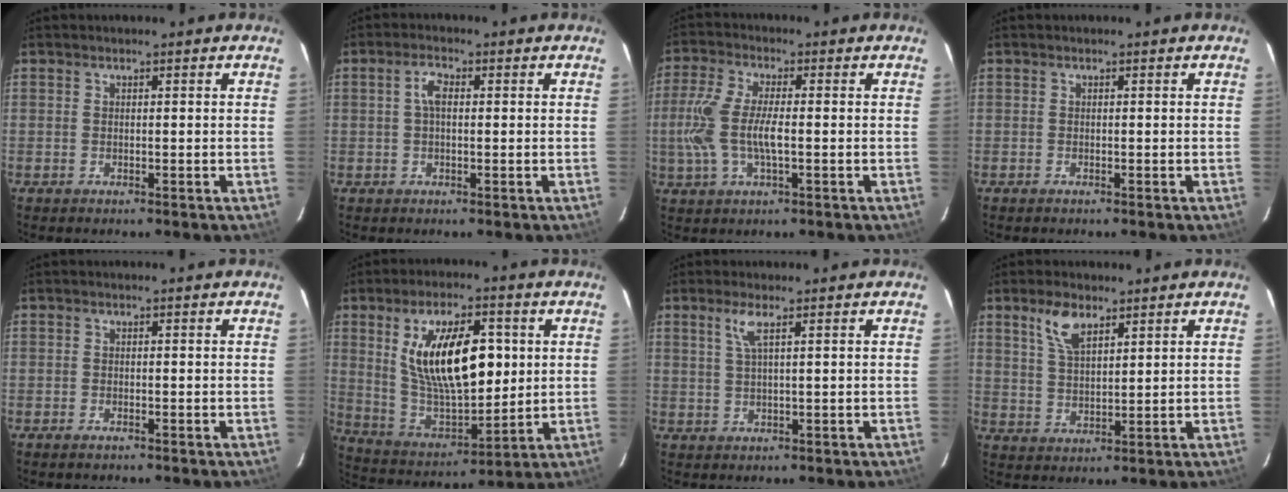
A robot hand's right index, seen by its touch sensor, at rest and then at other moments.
{"total": 2.8, "force": [0.3, 1.3, 2.5], "torque": [-0.052, 0.009, 0.006]}
{"total": 9.7, "force": [-1.0, 3.2, 9.1], "torque": [-0.200, 0.000, -0.020]}
{"total": 0.0}
{"total": 1.0, "force": [-0.8, 0.3, 0.5], "torque": [-0.012, -0.002, -0.018]}
{"total": 18.7, "force": [4.5, 8.4, 16.1], "torque": [-0.284, 0.000, 0.096]}
{"total": 3.0, "force": [1.5, -0.1, 2.5], "torque": [-0.054, 0.000, 0.034]}
{"total": 6.2, "force": [3.8, 2.7, 4.0], "torque": [-0.079, 0.008, 0.078]}